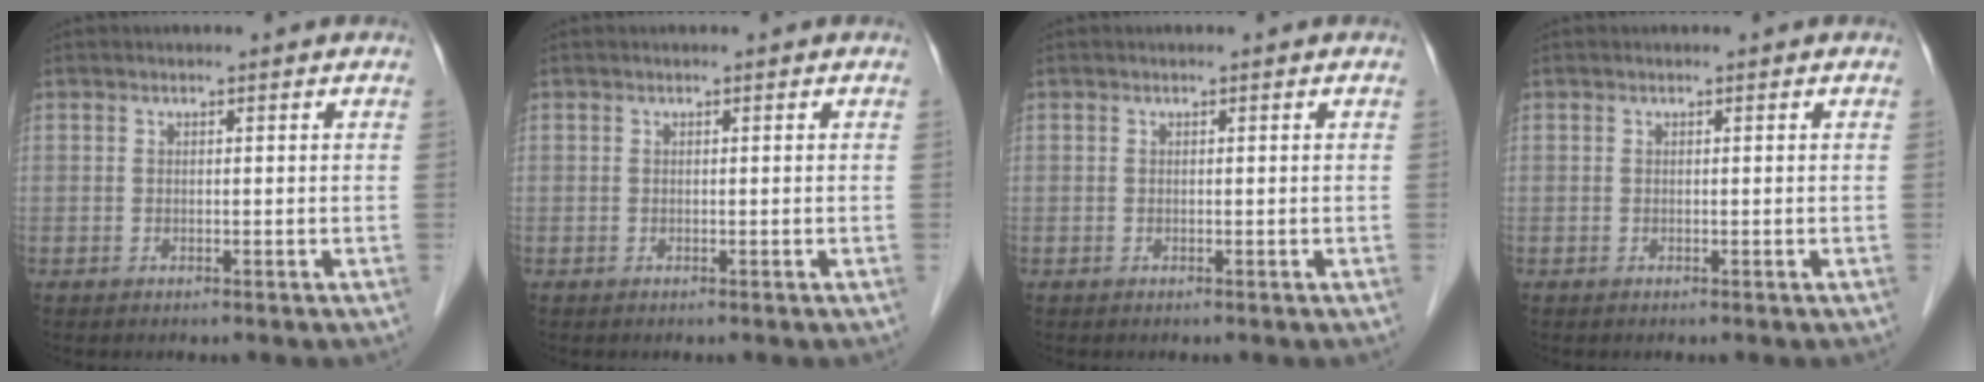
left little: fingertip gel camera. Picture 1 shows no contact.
{"total": 0.0}
{"total": 0.0}
{"total": 0.0}